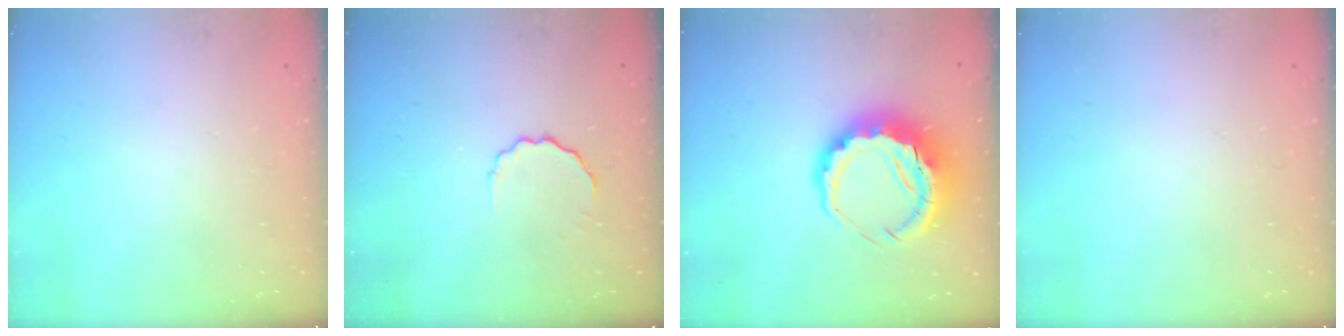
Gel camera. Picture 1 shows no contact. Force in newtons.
{"total": 4.3, "press": 4.2, "slide": 0.9}
{"total": 10.0, "press": 9.7, "slide": 2.4}
{"total": 0.0}